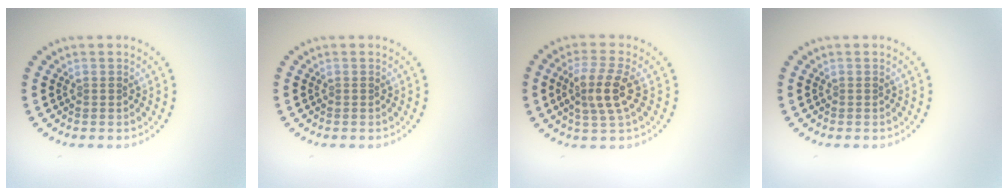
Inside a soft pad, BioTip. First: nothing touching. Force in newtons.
{"total": 0.0}
{"total": 3.6, "press": 3.2, "slide": 1.5}
{"total": 0.0}